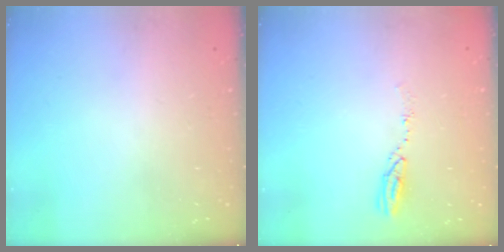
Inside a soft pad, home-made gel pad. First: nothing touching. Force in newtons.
{"total": 4.3, "press": 4.3, "slide": 0.4}